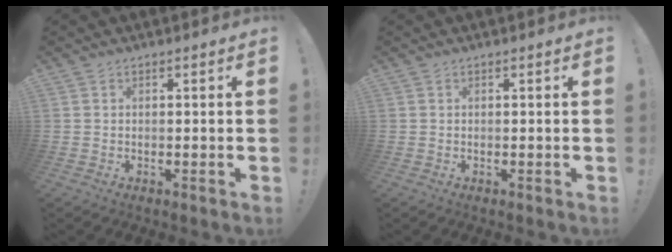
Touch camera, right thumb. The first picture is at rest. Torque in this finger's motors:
{"motor_torque": [0.01, 0.00, -0.12, 0.12, 0.00]}